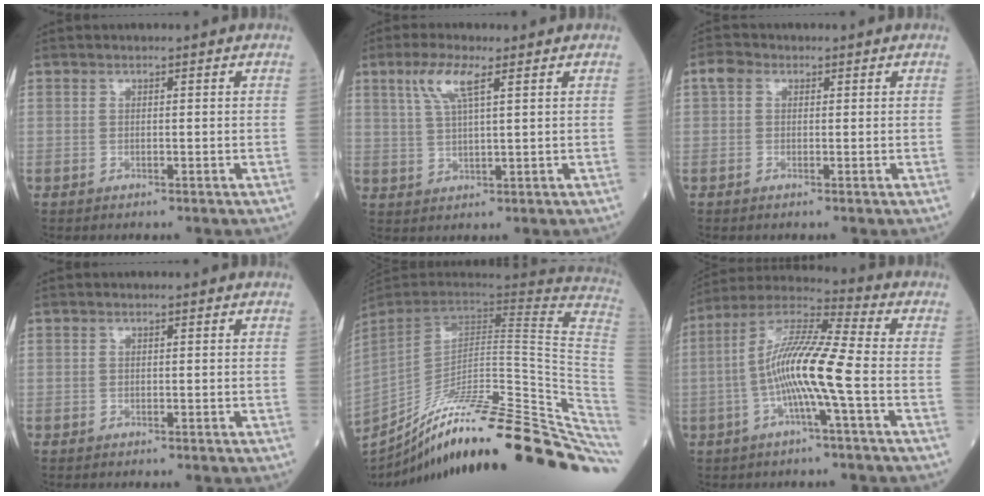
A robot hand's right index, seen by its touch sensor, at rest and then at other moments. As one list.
[{"total": 5.6, "force": [2.9, 0.7, 4.7], "torque": [-0.105, 0.008, 0.061]}, {"total": 1.9, "force": [0.6, 1.5, 1.1], "torque": [-0.022, 0.011, 0.007]}, {"total": 0.0}, {"total": 36.7, "force": [-27.5, 3.1, 24.0], "torque": [-0.259, -0.036, -0.389]}, {"total": 11.8, "force": [-2.4, -0.1, 11.5], "torque": [-0.229, 0.014, -0.052]}]